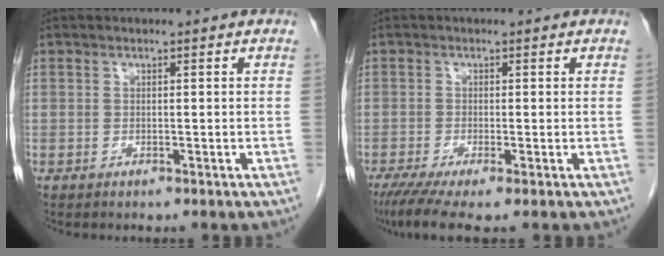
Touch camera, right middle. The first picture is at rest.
{"total": 5.3, "force": [-3.6, 0.3, 3.9], "torque": [-0.067, -0.017, -0.063]}